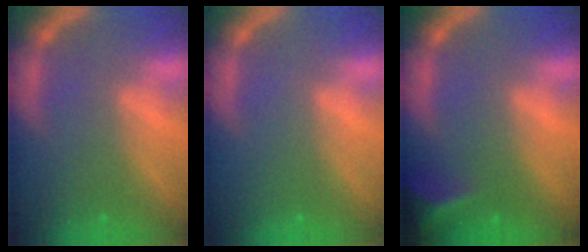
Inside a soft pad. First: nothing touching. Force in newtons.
{"total": 0.0}
{"total": 5.4}